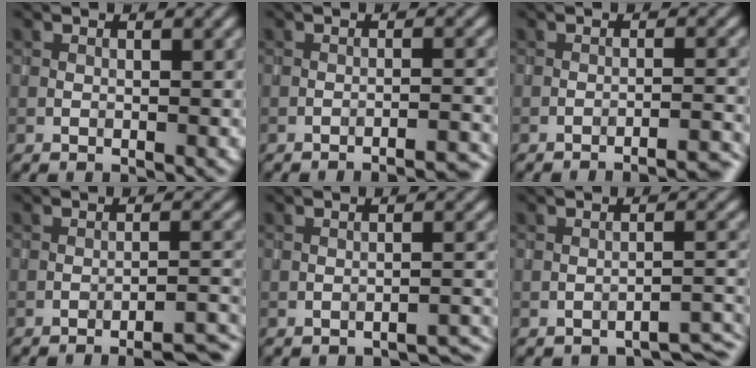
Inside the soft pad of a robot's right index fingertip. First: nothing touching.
{"total": 4.4, "force": [-4.1, 0.5, 1.3], "torque": [-0.005, 0.019, -0.049]}
{"total": 5.2, "force": [-4.8, 0.6, 1.8], "torque": [-0.007, 0.021, -0.057]}
{"total": 5.4, "force": [-4.6, 0.6, 2.7], "torque": [-0.027, 0.016, -0.056]}
{"total": 2.5, "force": [-2.4, 0.1, 0.5], "torque": [-0.001, 0.003, -0.032]}
{"total": 3.1, "force": [-2.9, 0.1, 1.0], "torque": [-0.011, 0.002, -0.041]}